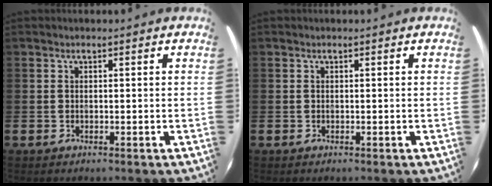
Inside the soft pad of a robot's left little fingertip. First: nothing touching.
{"total": 0.0}